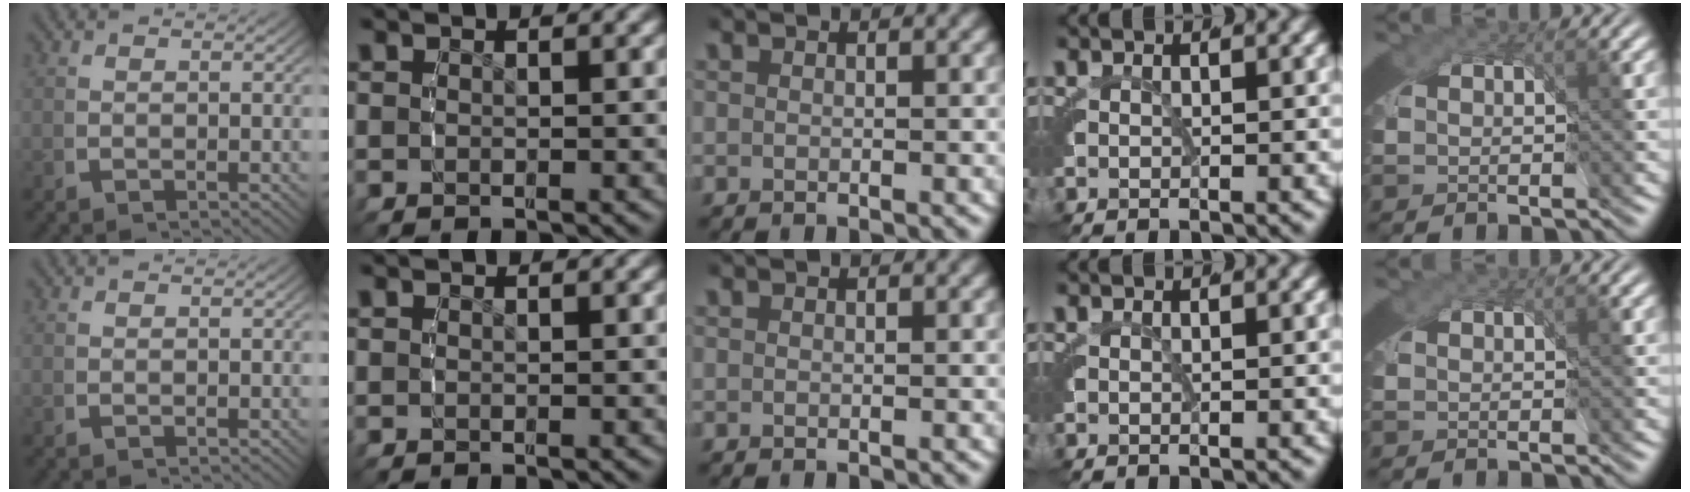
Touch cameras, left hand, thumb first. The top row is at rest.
{}